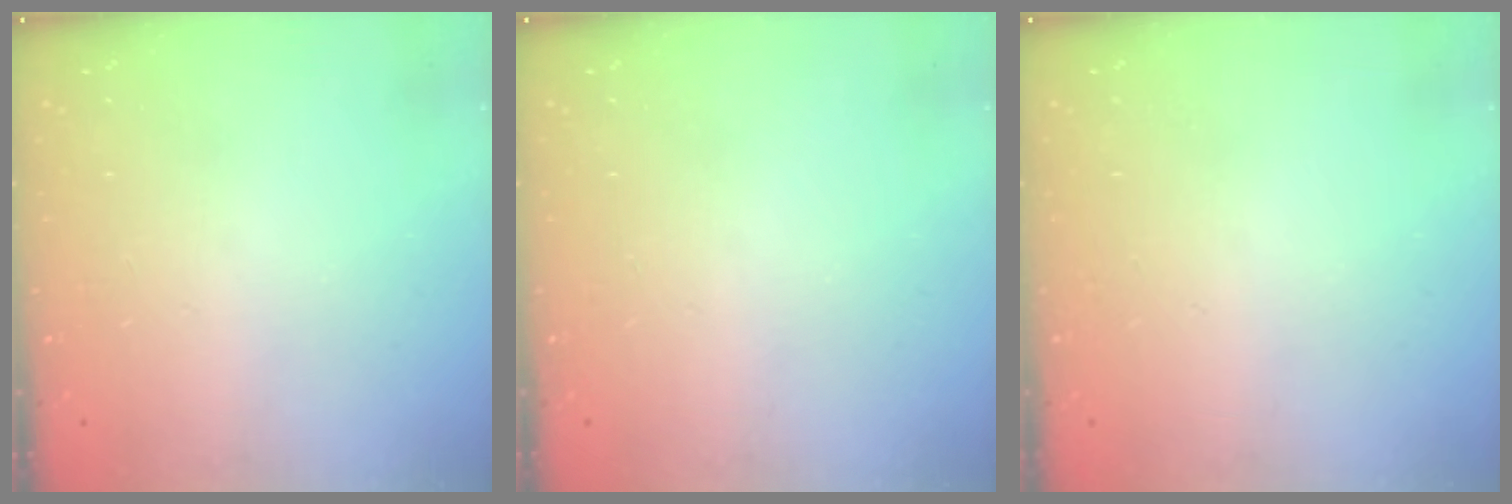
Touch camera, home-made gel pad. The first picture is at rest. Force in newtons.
{"total": 0.0}
{"total": 0.0}